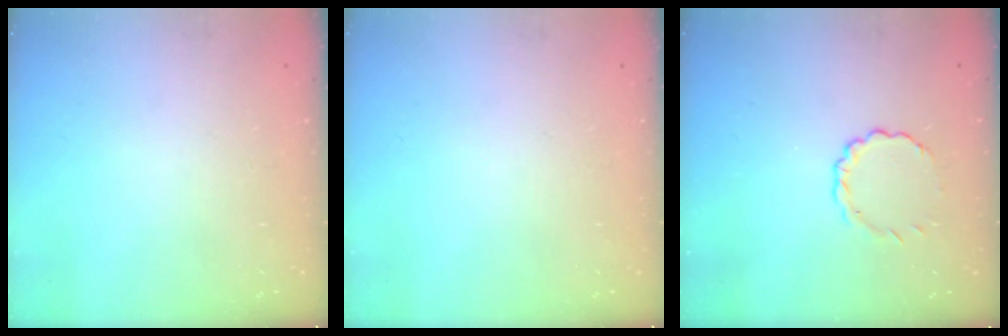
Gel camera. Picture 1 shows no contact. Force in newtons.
{"total": 0.0}
{"total": 2.8, "press": 2.7, "slide": 0.9}